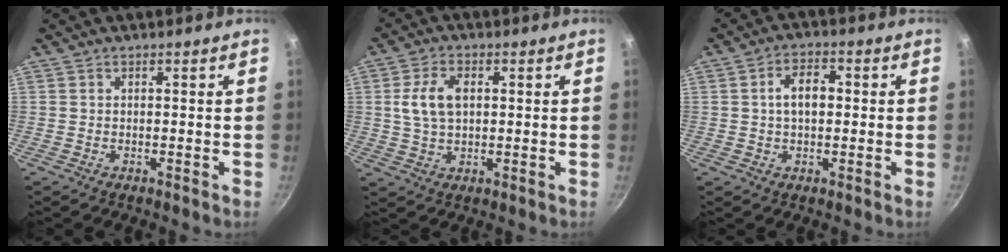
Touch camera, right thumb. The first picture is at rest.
{"total": 7.3, "force": [1.2, 4.4, 5.7], "torque": [-0.111, 0.005, 0.025]}
{"total": 5.8, "force": [0.5, 3.4, 4.7], "torque": [-0.076, 0.015, 0.004]}